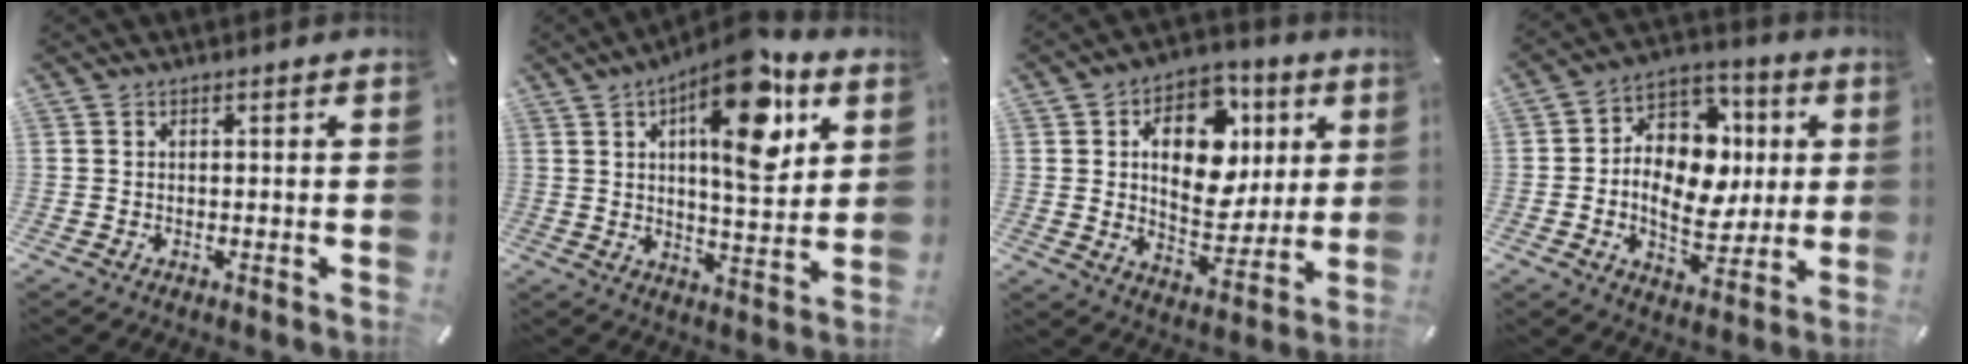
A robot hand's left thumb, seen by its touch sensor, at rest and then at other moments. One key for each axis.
{"total": 18.0, "fx": 8.1, "fy": 6.5, "fz": 14.7, "tx": -0.215, "ty": -0.032, "tz": 0.123}
{"total": 16.3, "fx": 4.6, "fy": 11.5, "fz": 10.6, "tx": -0.152, "ty": -0.007, "tz": 0.083}
{"total": 14.0, "fx": 0.4, "fy": 11.3, "fz": 8.3, "tx": -0.136, "ty": -0.003, "tz": 0.013}